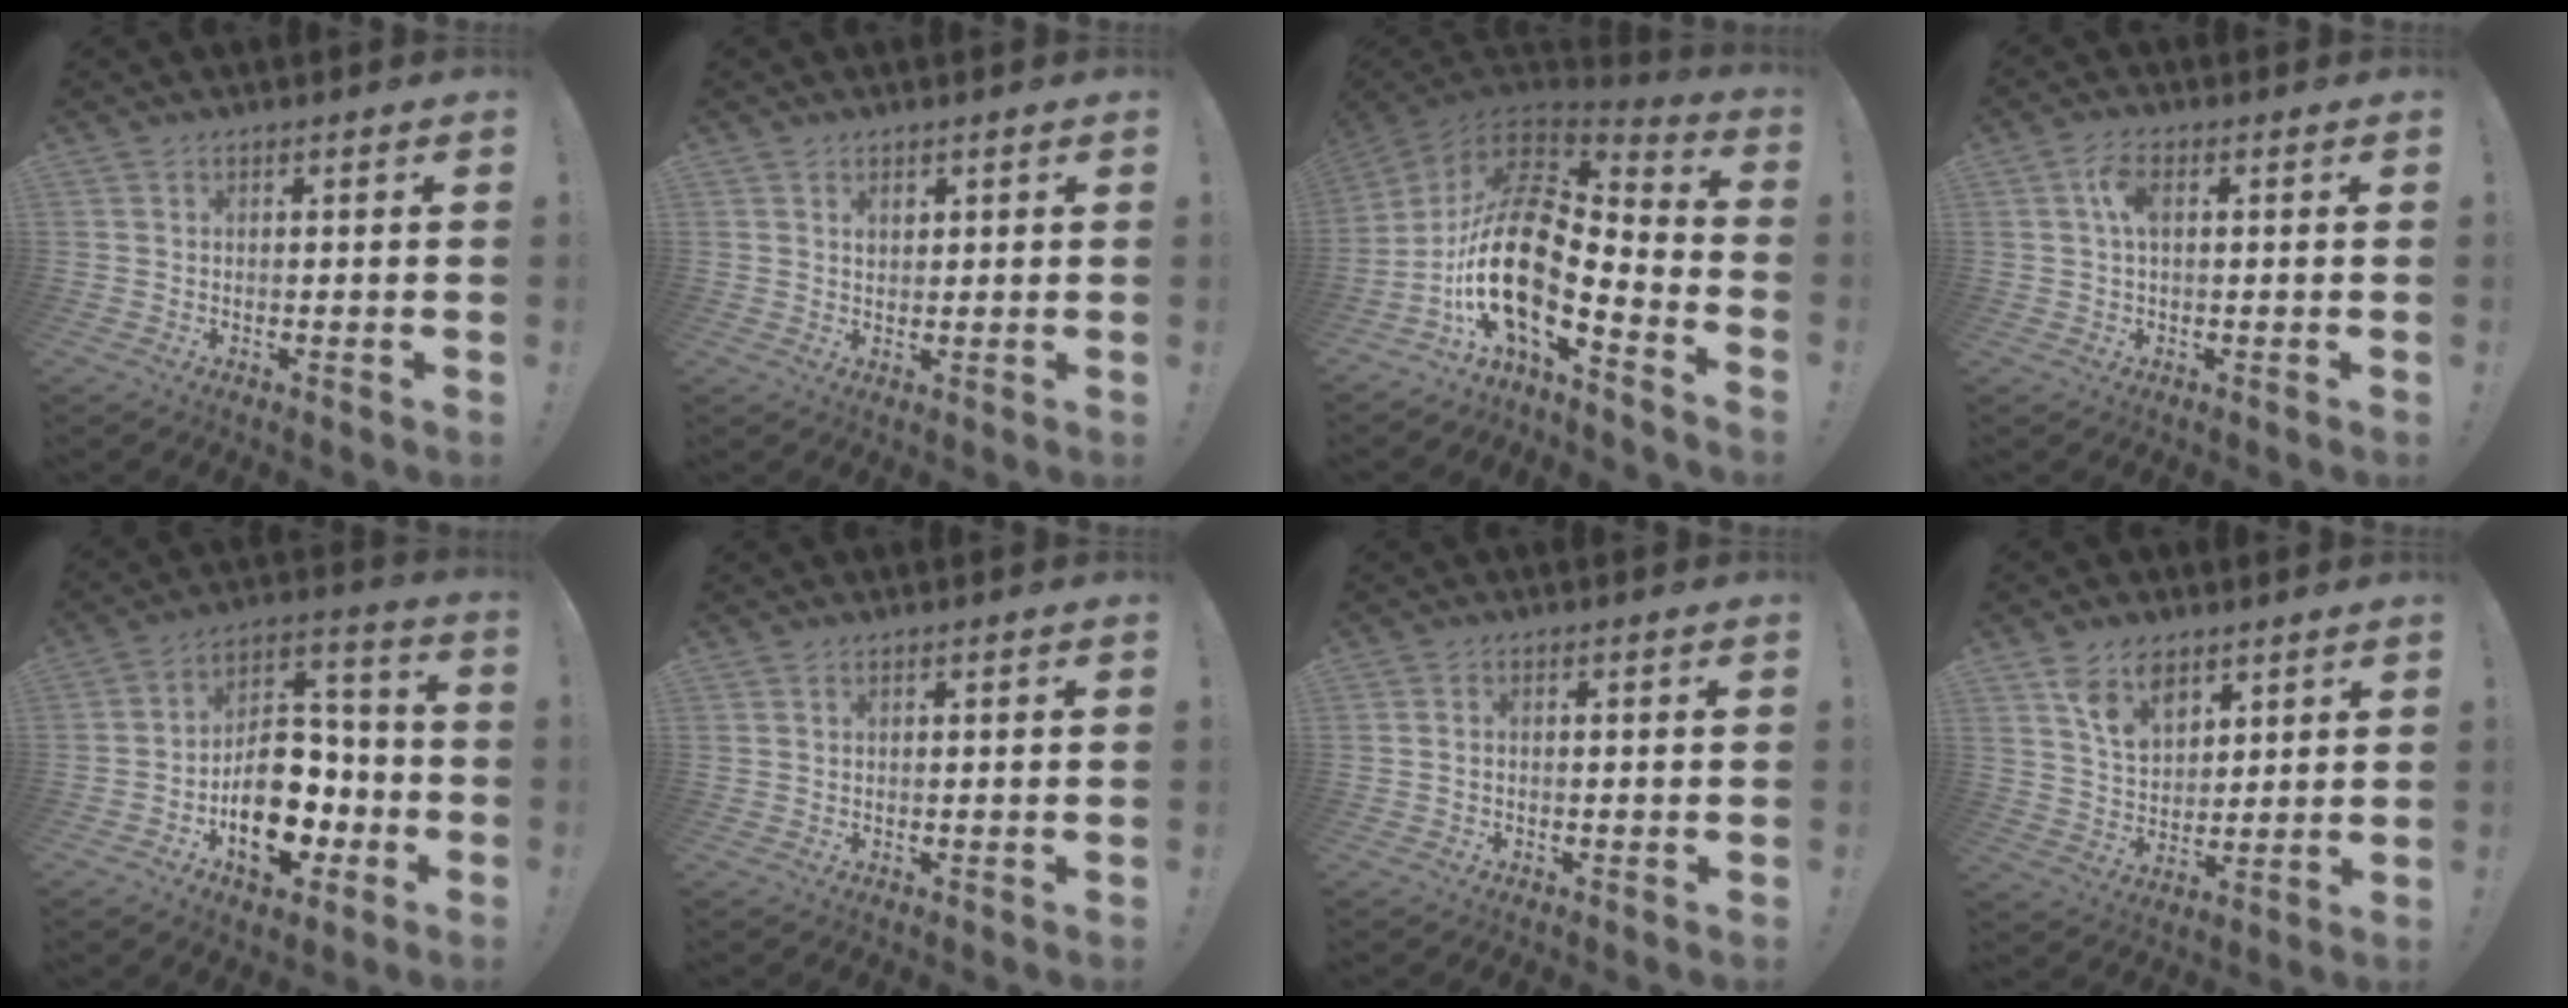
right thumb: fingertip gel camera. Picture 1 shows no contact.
{"total": 1.7, "force": [0.9, 1.2, 0.8], "torque": [-0.008, -0.002, 0.015]}
{"total": 20.9, "force": [-3.2, 8.8, 18.6], "torque": [-0.385, 0.002, -0.058]}
{"total": 5.0, "force": [0.9, 2.4, 4.3], "torque": [-0.084, 0.010, 0.015]}
{"total": 17.9, "force": [-6.8, 11.8, 11.7], "torque": [-0.163, 0.052, -0.098]}
{"total": 0.0}
{"total": 0.6, "force": [-0.2, 0.4, 0.3], "torque": [-0.008, 0.004, -0.004]}
{"total": 10.3, "force": [6.6, 6.3, 4.7], "torque": [-0.077, -0.032, 0.127]}